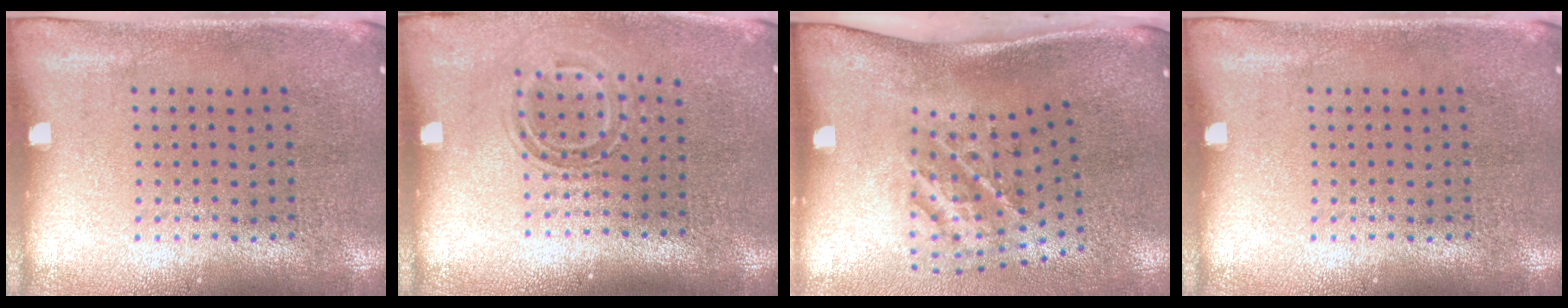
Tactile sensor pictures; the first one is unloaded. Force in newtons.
{"total": 1.6, "press": 1.1, "slide": 1.2}
{"total": 2.3, "press": 1.4, "slide": 1.8}
{"total": 0.0}